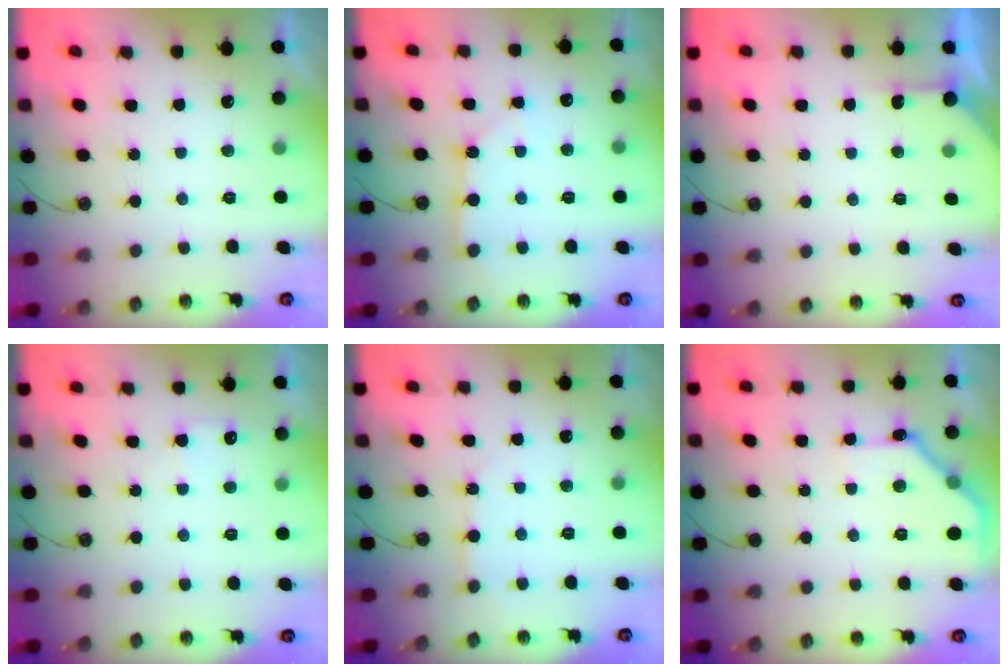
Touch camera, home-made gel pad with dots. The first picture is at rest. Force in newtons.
{"total": 2.4, "press": 2.4, "slide": 0.3}
{"total": 2.6, "press": 2.6, "slide": 0.3}
{"total": 3.9, "press": 3.9, "slide": 0.5}
{"total": 3.6, "press": 3.6, "slide": 0.3}
{"total": 11.7, "press": 11.7, "slide": 0.2}